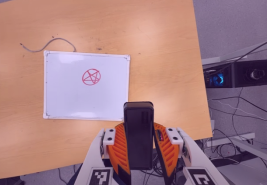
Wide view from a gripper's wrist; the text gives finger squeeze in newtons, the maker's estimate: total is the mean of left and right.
{"total": 9.3, "left": 7.5, "right": 11.1}